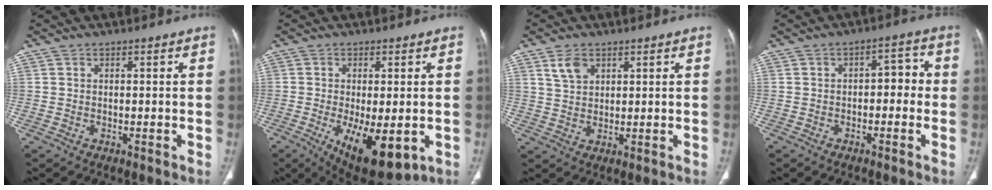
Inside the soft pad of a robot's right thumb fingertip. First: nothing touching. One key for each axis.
{"total": 12.8, "fx": -3.7, "fy": 5.3, "fz": 11.1, "tx": -0.167, "ty": -0.020, "tz": -0.039}
{"total": 4.4, "fx": 2.5, "fy": 2.7, "fz": 2.4, "tx": -0.038, "ty": -0.009, "tz": 0.055}
{"total": 5.1, "fx": -0.7, "fy": 2.9, "fz": 4.1, "tx": -0.031, "ty": 0.027, "tz": -0.017}